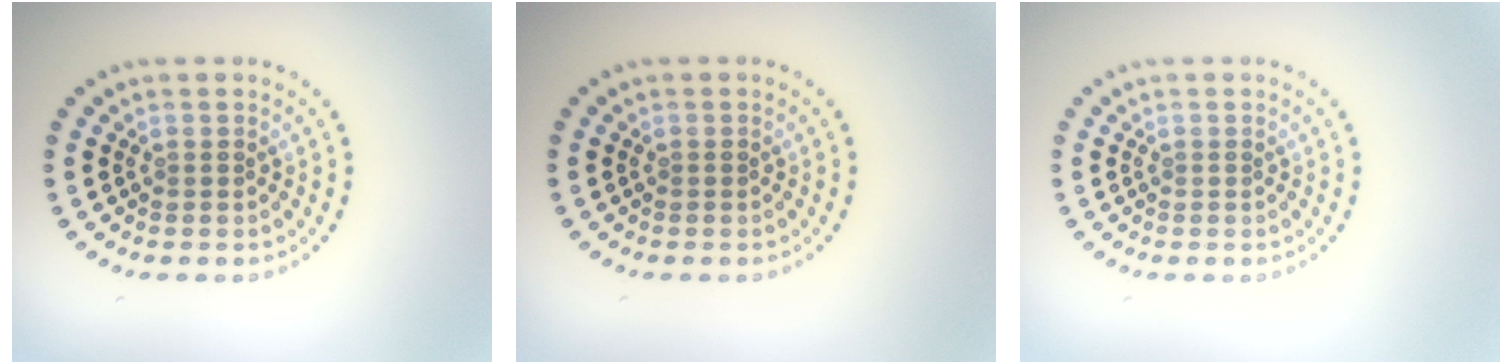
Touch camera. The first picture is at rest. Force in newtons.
{"total": 0.0}
{"total": 0.0}